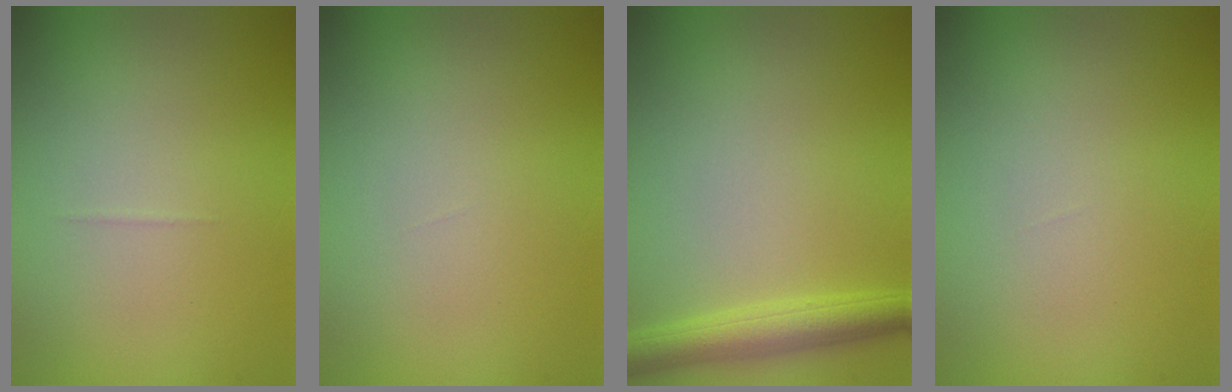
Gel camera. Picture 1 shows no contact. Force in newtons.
{"total": 0.0}
{"total": 3.8, "press": 3.8, "slide": 0.1}
{"total": 0.0}